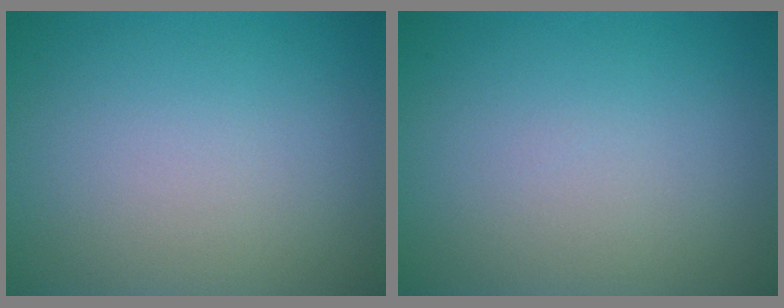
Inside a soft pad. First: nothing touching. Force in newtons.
{"total": 0.0}